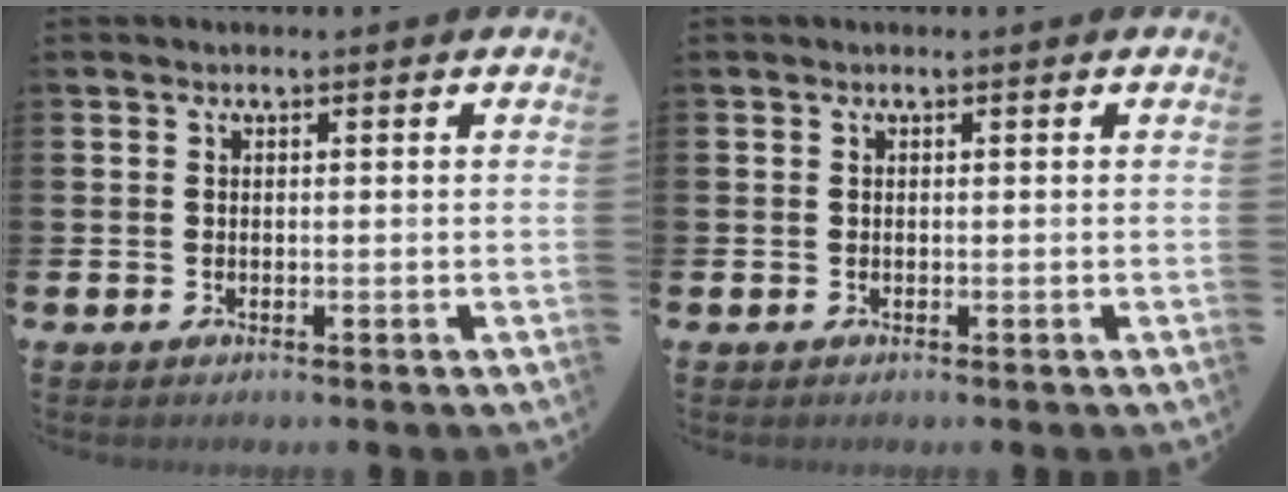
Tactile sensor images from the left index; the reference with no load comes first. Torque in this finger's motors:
{"motor_torque": [-0.08, -0.01, 0.02, 0.02]}